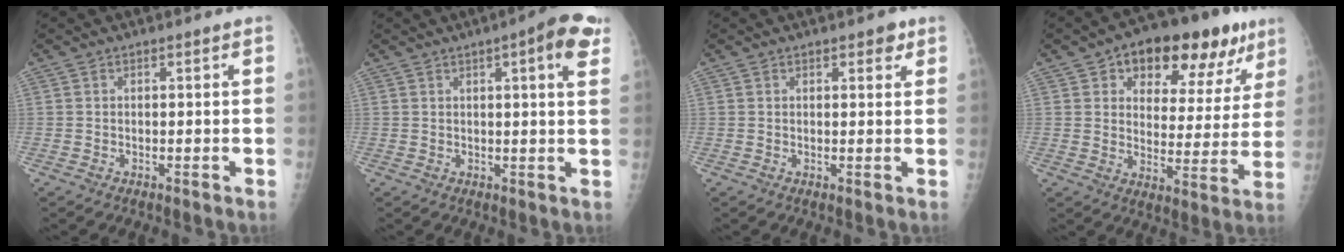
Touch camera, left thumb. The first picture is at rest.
{"total": 8.1, "force": [3.8, 1.4, 7.1], "torque": [-0.083, -0.005, 0.041]}
{"total": 2.1, "force": [1.3, 1.1, 1.1], "torque": [0.003, -0.005, 0.014]}
{"total": 19.8, "force": [10.9, 10.6, 12.7], "torque": [-0.114, -0.011, 0.155]}